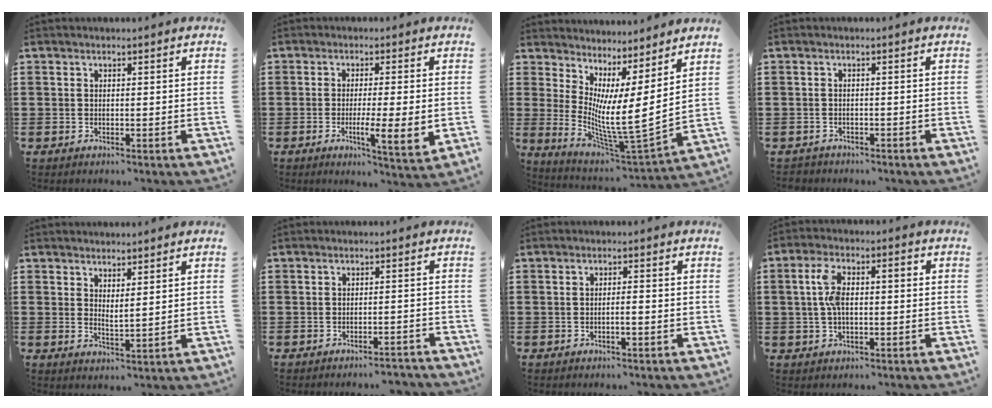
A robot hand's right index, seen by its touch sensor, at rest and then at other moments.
{"total": 5.9, "force": [-1.3, 0.4, 5.8], "torque": [-0.097, -0.013, -0.021]}
{"total": 7.6, "force": [1.9, 0.5, 7.4], "torque": [-0.142, -0.048, 0.034]}
{"total": 1.3, "force": [-1.2, 0.4, -0.1], "torque": [-0.003, 0.004, -0.028]}
{"total": 2.1, "force": [2.1, -0.1, 0.2], "torque": [-0.010, 0.002, 0.041]}
{"total": 2.4, "force": [-2.4, 0.1, 0.4], "torque": [-0.010, 0.000, -0.049]}
{"total": 1.4, "force": [-0.5, 0.0, 1.3], "torque": [-0.023, -0.003, -0.009]}
{"total": 5.9, "force": [0.2, 2.7, 5.3], "torque": [-0.117, 0.007, -0.003]}